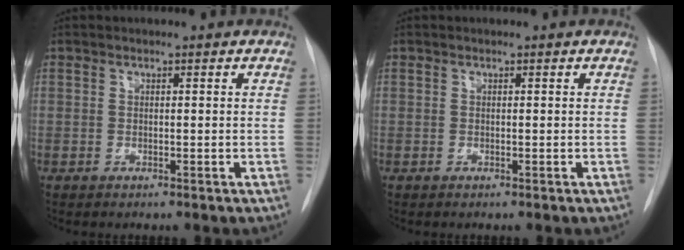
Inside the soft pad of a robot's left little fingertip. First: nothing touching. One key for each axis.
{"total": 0.0}